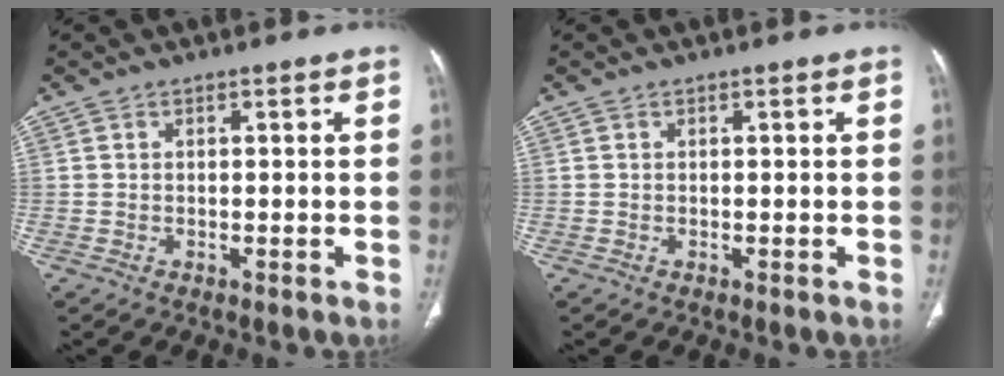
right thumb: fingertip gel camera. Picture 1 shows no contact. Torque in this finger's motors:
{"motor_torque": [0.28, -0.10, 0.37, -0.37, 0.03]}